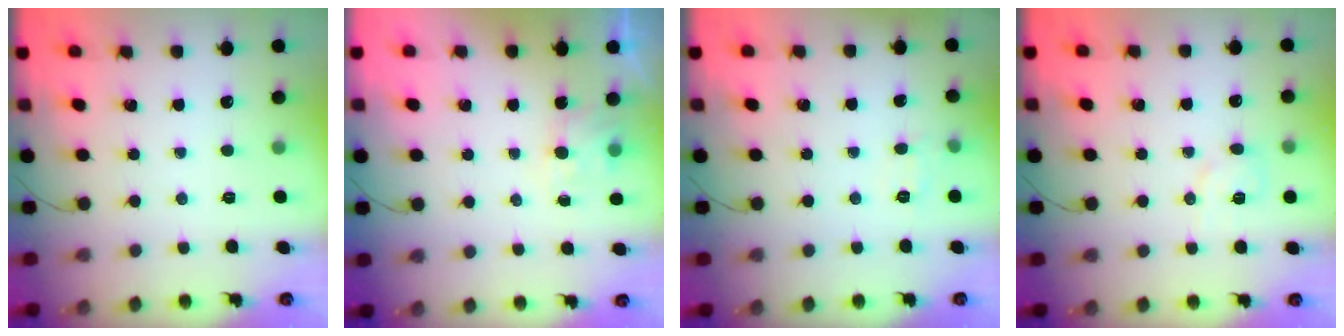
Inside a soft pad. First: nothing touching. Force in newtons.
{"total": 2.2, "press": 2.0, "slide": 0.9}
{"total": 6.4, "press": 6.2, "slide": 1.4}
{"total": 4.8, "press": 4.5, "slide": 1.5}